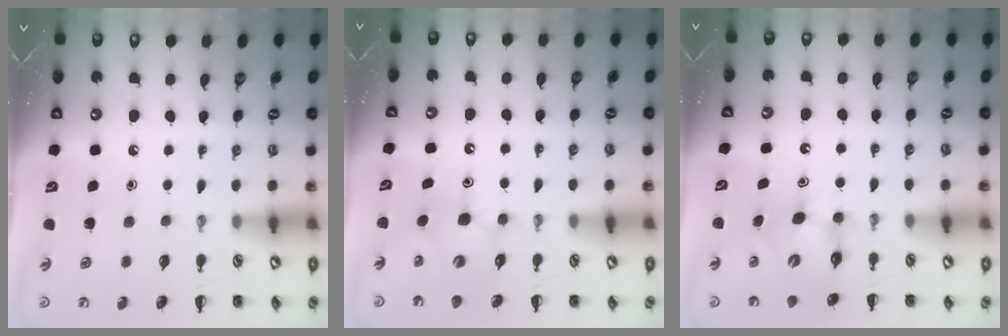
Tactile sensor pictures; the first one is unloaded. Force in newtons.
{"total": 5.6, "press": 5.6, "slide": 0.7}
{"total": 5.3, "press": 5.2, "slide": 0.7}